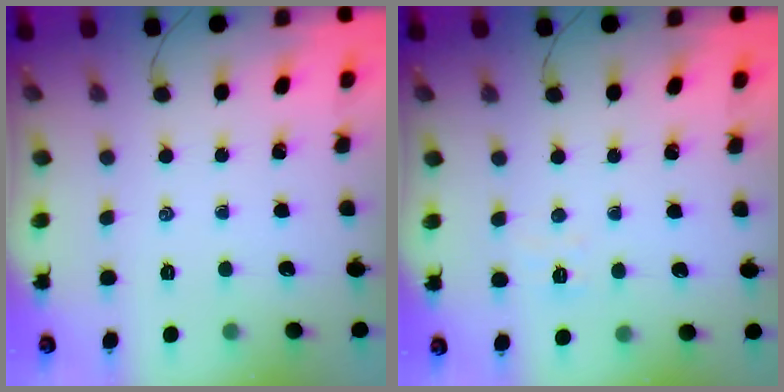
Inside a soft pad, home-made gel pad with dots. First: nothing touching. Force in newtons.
{"total": 2.7, "press": 2.5, "slide": 0.8}